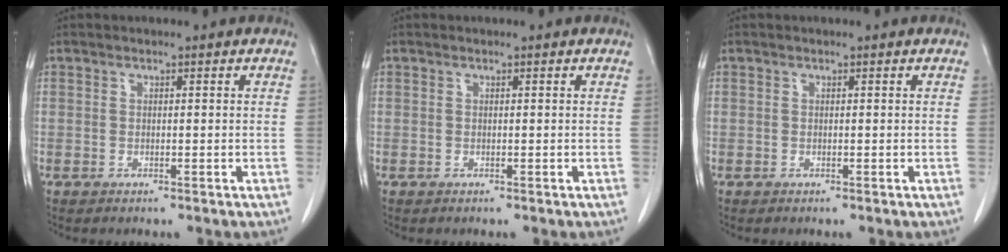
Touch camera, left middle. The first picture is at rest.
{"total": 0.0}
{"total": 0.0}